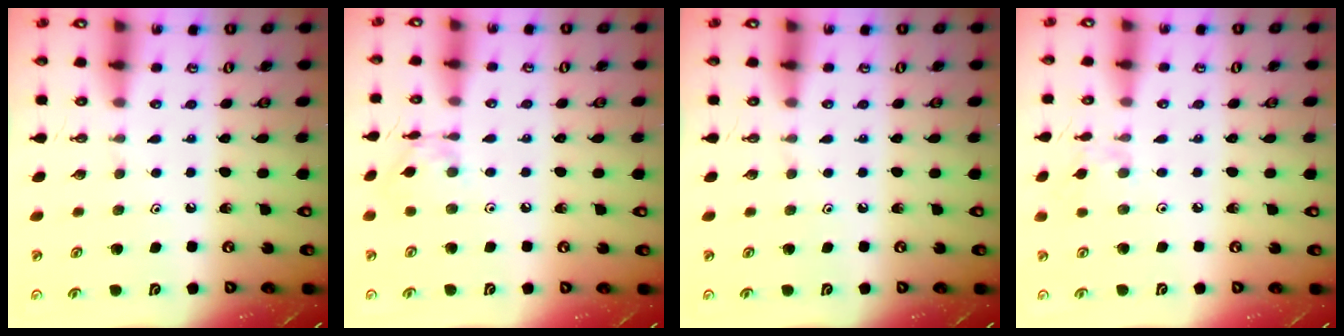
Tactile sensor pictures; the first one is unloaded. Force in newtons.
{"total": 4.6, "press": 4.5, "slide": 0.2}
{"total": 0.0}
{"total": 3.1, "press": 3.0, "slide": 0.6}